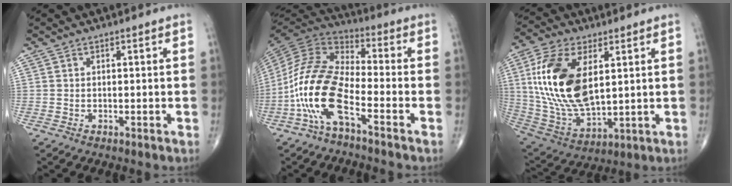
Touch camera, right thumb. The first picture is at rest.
{"total": 14.6, "force": [-6.2, 5.2, 12.1], "torque": [-0.258, 0.047, -0.130]}
{"total": 20.4, "force": [4.5, 10.7, 16.8], "torque": [-0.336, -0.021, 0.091]}